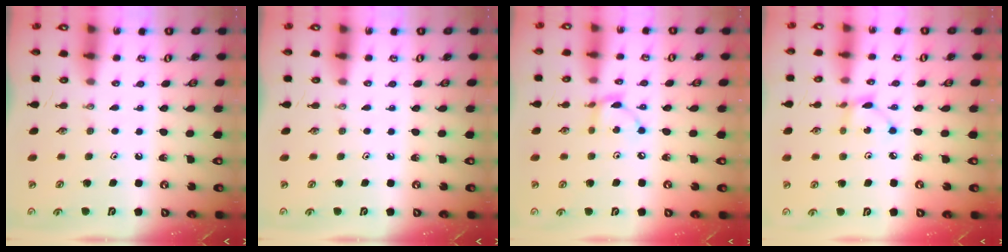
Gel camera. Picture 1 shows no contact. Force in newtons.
{"total": 0.0}
{"total": 7.1, "press": 7.1, "slide": 0.1}
{"total": 2.7, "press": 2.7, "slide": 0.1}